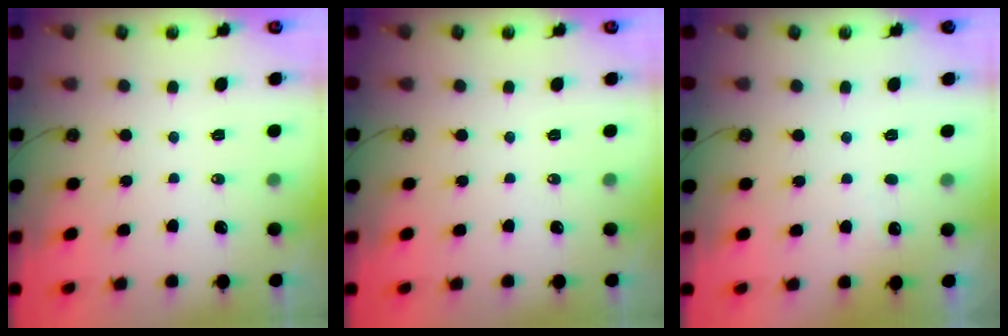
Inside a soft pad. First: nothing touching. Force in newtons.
{"total": 0.0}
{"total": 1.9, "press": 1.7, "slide": 0.9}